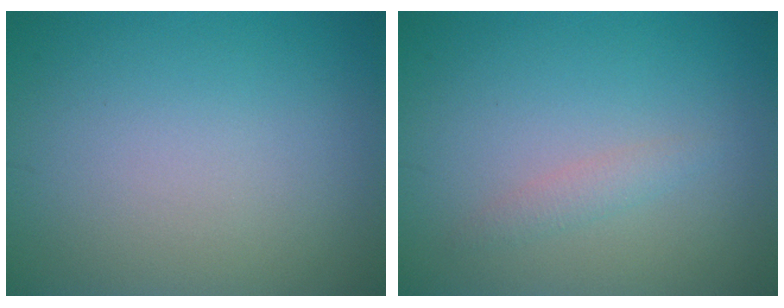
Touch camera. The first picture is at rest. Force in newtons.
{"total": 1.2, "press": 1.2, "slide": 0.0}